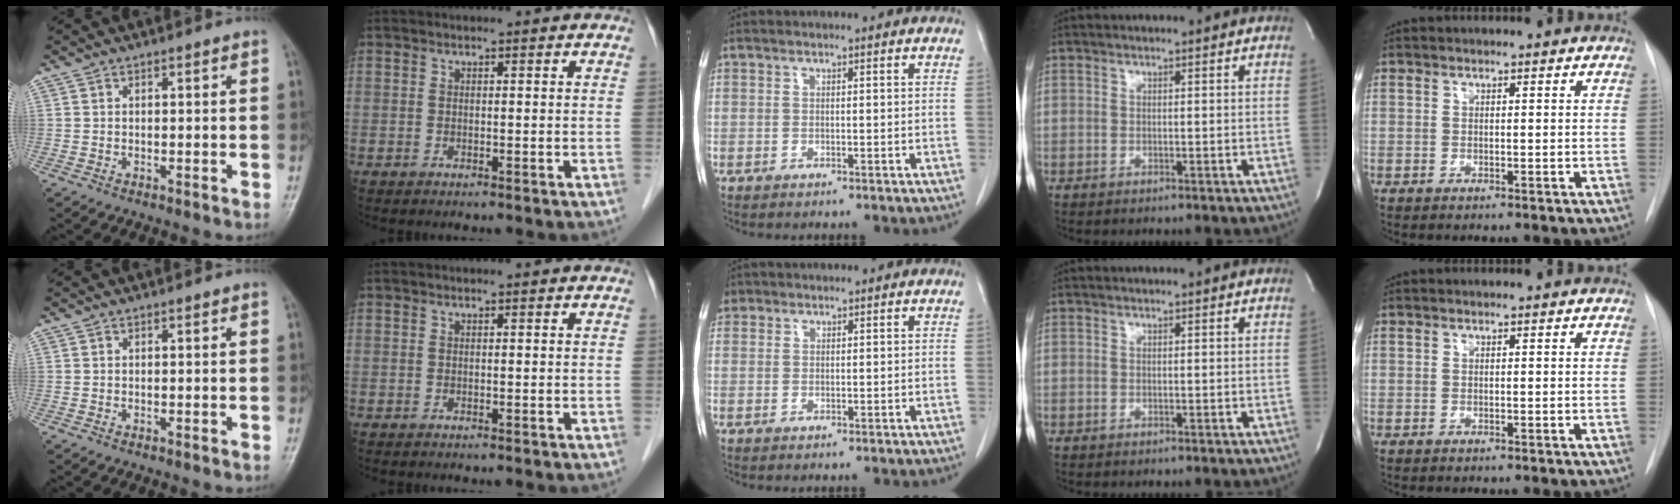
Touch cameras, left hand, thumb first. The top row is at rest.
{"middle": {"total": 2.5, "force": [1.5, 2.0, 0.2], "torque": [-0.002, 0.011, 0.030]}}